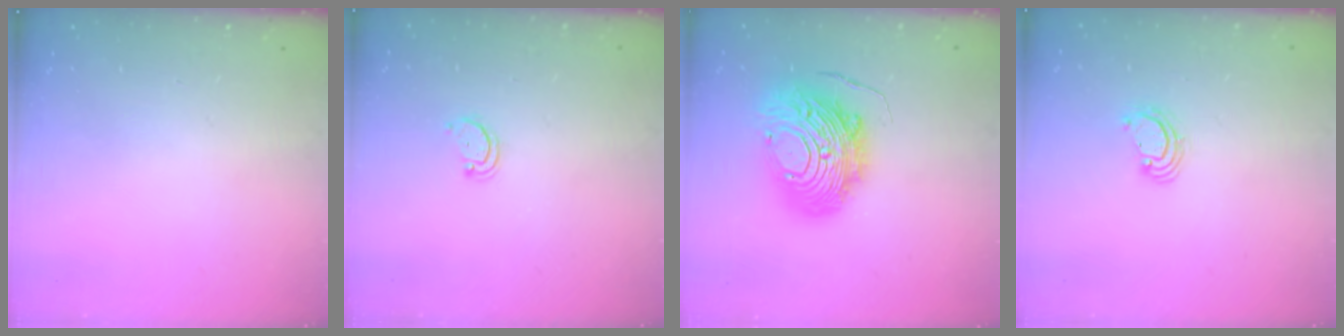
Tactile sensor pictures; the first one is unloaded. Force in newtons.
{"total": 2.2, "press": 2.1, "slide": 0.4}
{"total": 17.9, "press": 17.9, "slide": 1.5}
{"total": 2.8, "press": 2.8, "slide": 0.2}